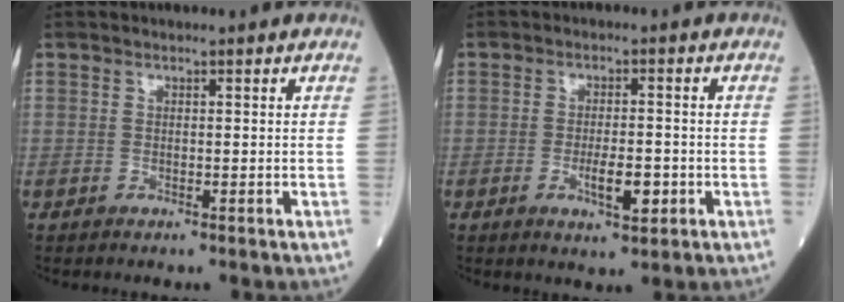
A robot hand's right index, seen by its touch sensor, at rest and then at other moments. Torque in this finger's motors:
{"motor_torque": [0.69, -0.27, 0.34, 0.11]}